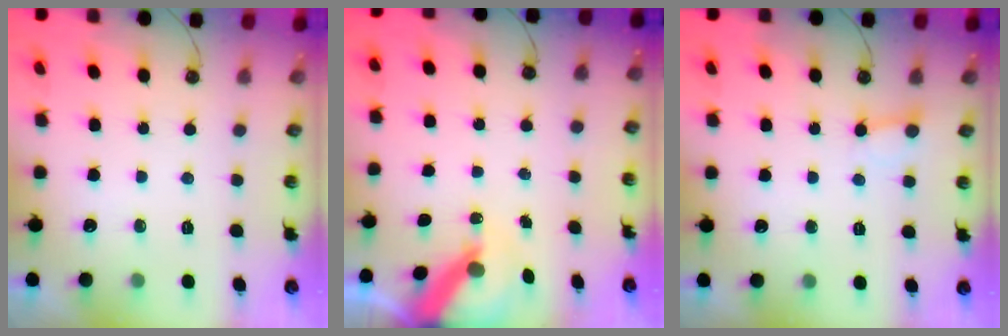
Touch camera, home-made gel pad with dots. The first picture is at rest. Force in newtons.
{"total": 7.1, "press": 7.1, "slide": 0.9}
{"total": 4.9, "press": 4.8, "slide": 0.6}